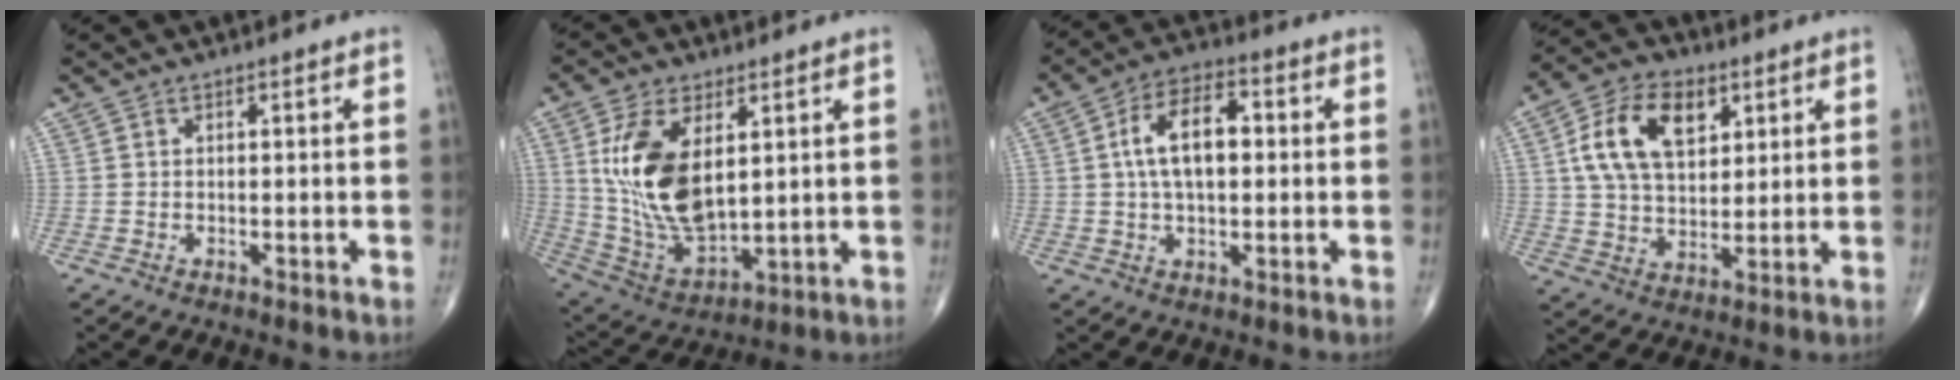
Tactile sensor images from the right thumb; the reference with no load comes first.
{"total": 17.0, "force": [4.1, 9.0, 13.9], "torque": [-0.258, -0.022, 0.095]}
{"total": 11.0, "force": [1.3, 6.0, 9.2], "torque": [-0.155, 0.021, 0.018]}
{"total": 14.5, "force": [4.9, 9.0, 10.2], "torque": [-0.163, -0.004, 0.091]}